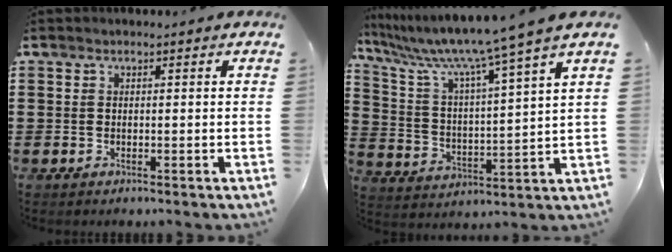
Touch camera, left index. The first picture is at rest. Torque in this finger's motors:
{"motor_torque": [2.14, 0.00, 1.05, 0.21]}